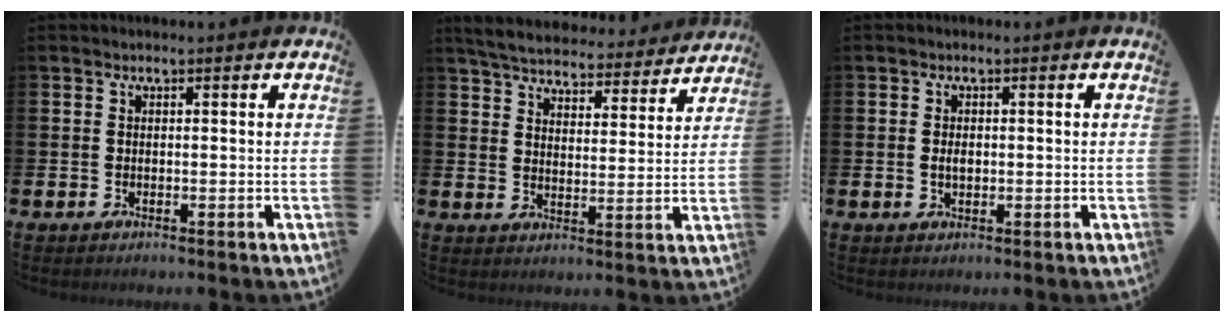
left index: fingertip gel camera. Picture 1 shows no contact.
{"total": 5.8, "force": [5.7, 1.0, 1.0], "torque": [-0.041, -0.039, 0.097]}
{"total": 1.4, "force": [0.0, 0.9, 1.1], "torque": [-0.007, 0.000, -0.005]}